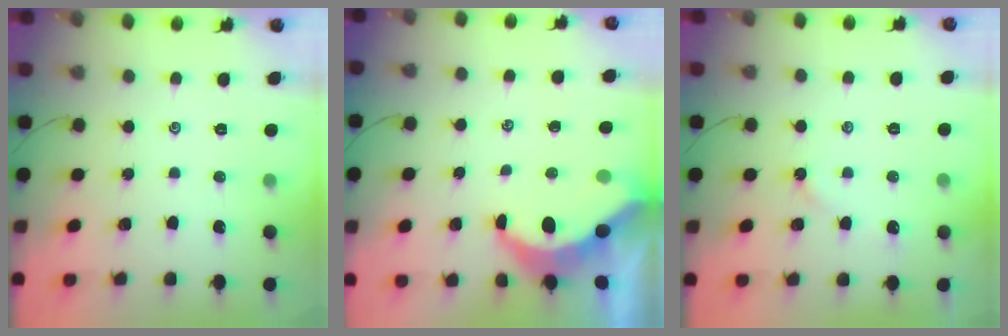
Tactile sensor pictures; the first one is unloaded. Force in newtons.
{"total": 5.7, "press": 5.7, "slide": 0.7}
{"total": 2.0, "press": 1.9, "slide": 0.3}